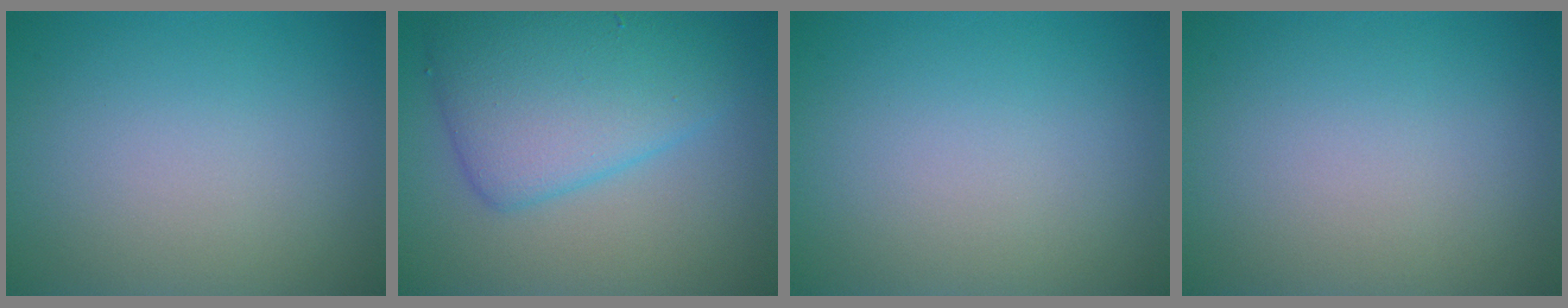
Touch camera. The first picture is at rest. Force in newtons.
{"total": 6.5, "press": 6.5, "slide": 0.4}
{"total": 0.0}
{"total": 0.0}